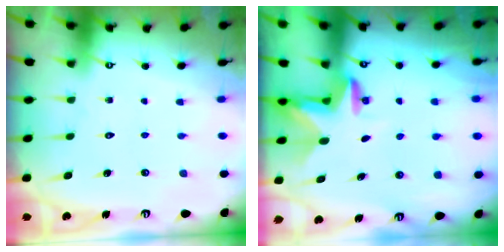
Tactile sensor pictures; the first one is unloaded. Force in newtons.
{"total": 2.9, "press": 2.9, "slide": 0.2}